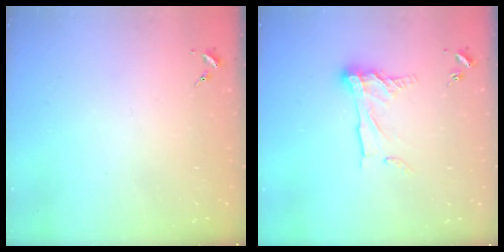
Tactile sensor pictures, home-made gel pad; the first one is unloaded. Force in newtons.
{"total": 11.4, "press": 11.4, "slide": 0.9}